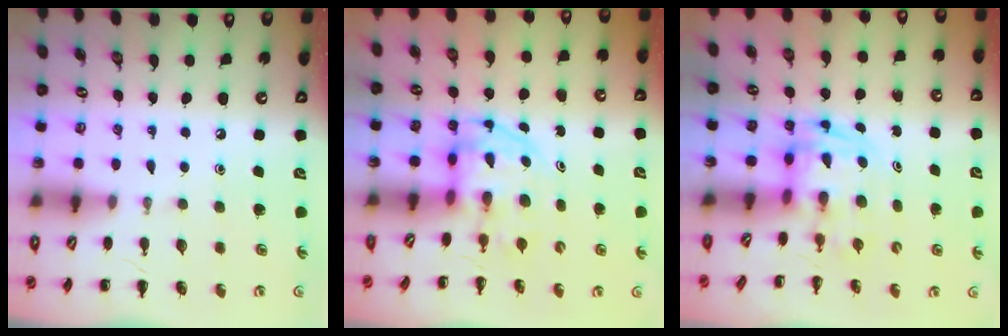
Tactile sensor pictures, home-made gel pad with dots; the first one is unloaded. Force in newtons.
{"total": 3.5, "press": 3.4, "slide": 0.5}
{"total": 2.6, "press": 2.6, "slide": 0.5}